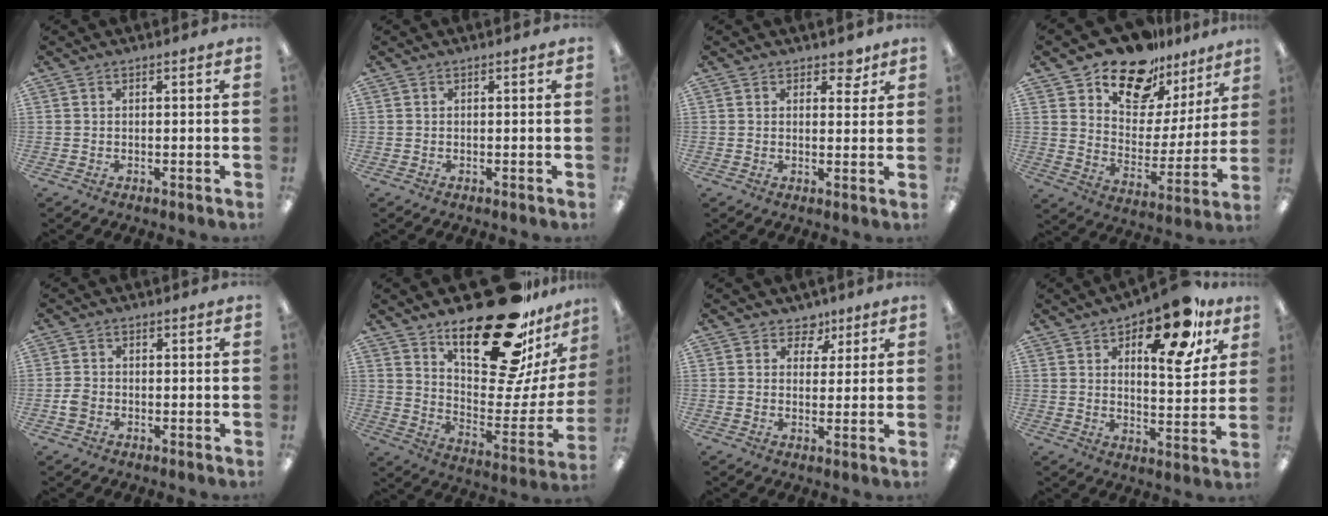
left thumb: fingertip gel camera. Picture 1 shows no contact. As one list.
[{"total": 0.0}, {"total": 3.7, "force": [2.7, 2.2, 1.4], "torque": [-0.001, -0.011, 0.042]}, {"total": 16.6, "force": [13.6, 8.3, 4.7], "torque": [-0.086, -0.105, 0.244]}, {"total": 2.5, "force": [-0.9, 2.0, 1.1], "torque": [-0.018, 0.006, -0.017]}, {"total": 28.5, "force": [19.0, 10.3, 18.7], "torque": [-0.263, -0.124, 0.317]}, {"total": 4.9, "force": [3.0, 3.7, 1.1], "torque": [-0.005, -0.013, 0.049]}, {"total": 18.6, "force": [11.6, 7.4, 12.5], "torque": [-0.169, -0.059, 0.183]}]